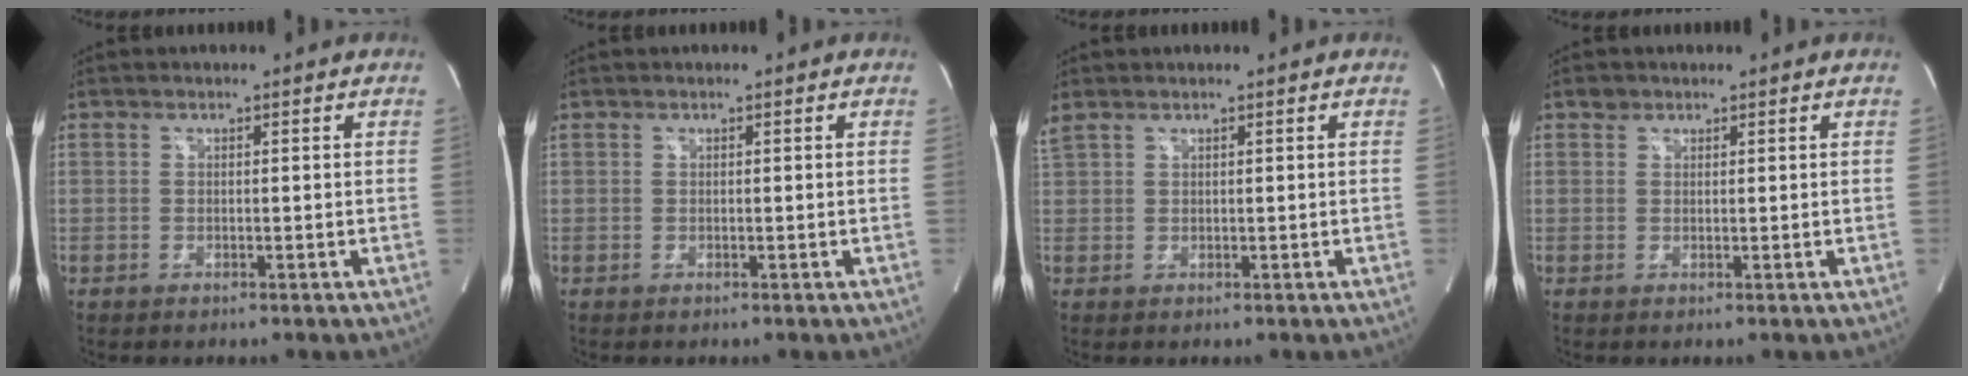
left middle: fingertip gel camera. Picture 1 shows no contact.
{"total": 0.0}
{"total": 2.0, "force": [1.6, 0.7, 0.9], "torque": [-0.041, 0.026, 0.046]}
{"total": 1.2, "force": [0.8, 0.8, 0.1], "torque": [0.002, 0.005, 0.012]}